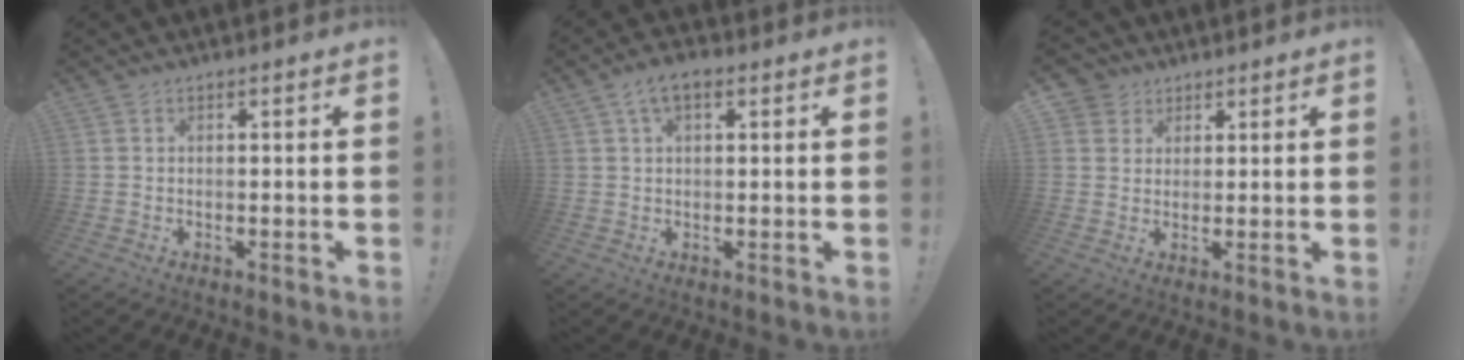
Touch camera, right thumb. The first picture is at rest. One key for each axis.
{"total": 5.4, "fx": 2.3, "fy": 2.7, "fz": 4.0, "tx": -0.064, "ty": 0.002, "tz": 0.043}
{"total": 4.6, "fx": 2.6, "fy": 3.8, "fz": 0.4, "tx": -0.002, "ty": -0.017, "tz": 0.049}